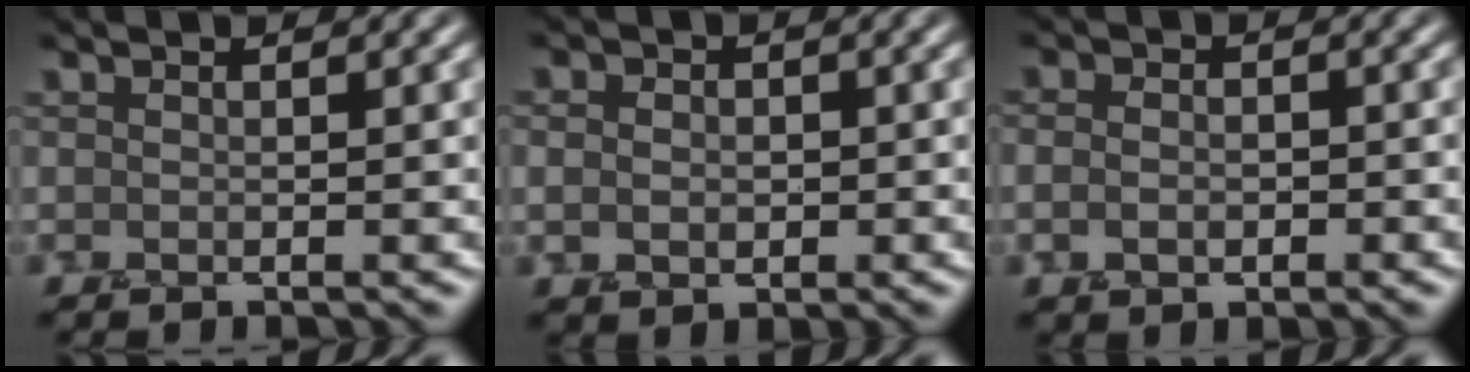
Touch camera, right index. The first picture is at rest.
{"total": 2.7, "force": [0.2, 2.3, 1.4], "torque": [-0.012, 0.009, -0.005]}
{"total": 2.5, "force": [-0.4, 1.9, 1.6], "torque": [-0.014, 0.004, -0.009]}